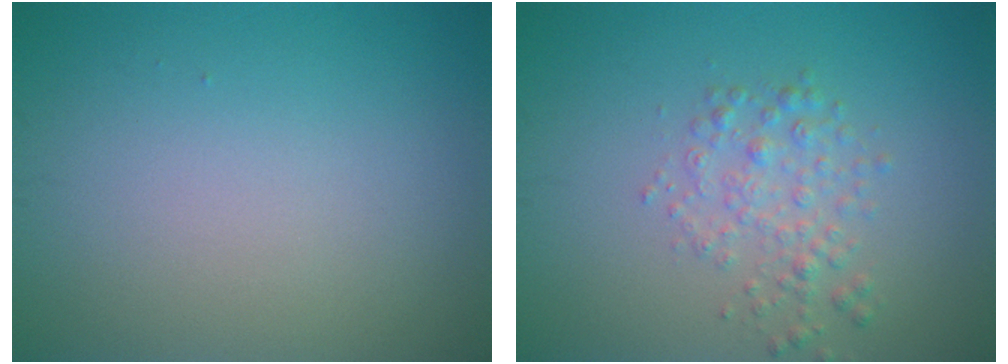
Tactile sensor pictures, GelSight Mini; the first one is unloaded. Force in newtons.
{"total": 2.4, "press": 2.4, "slide": 0.1}